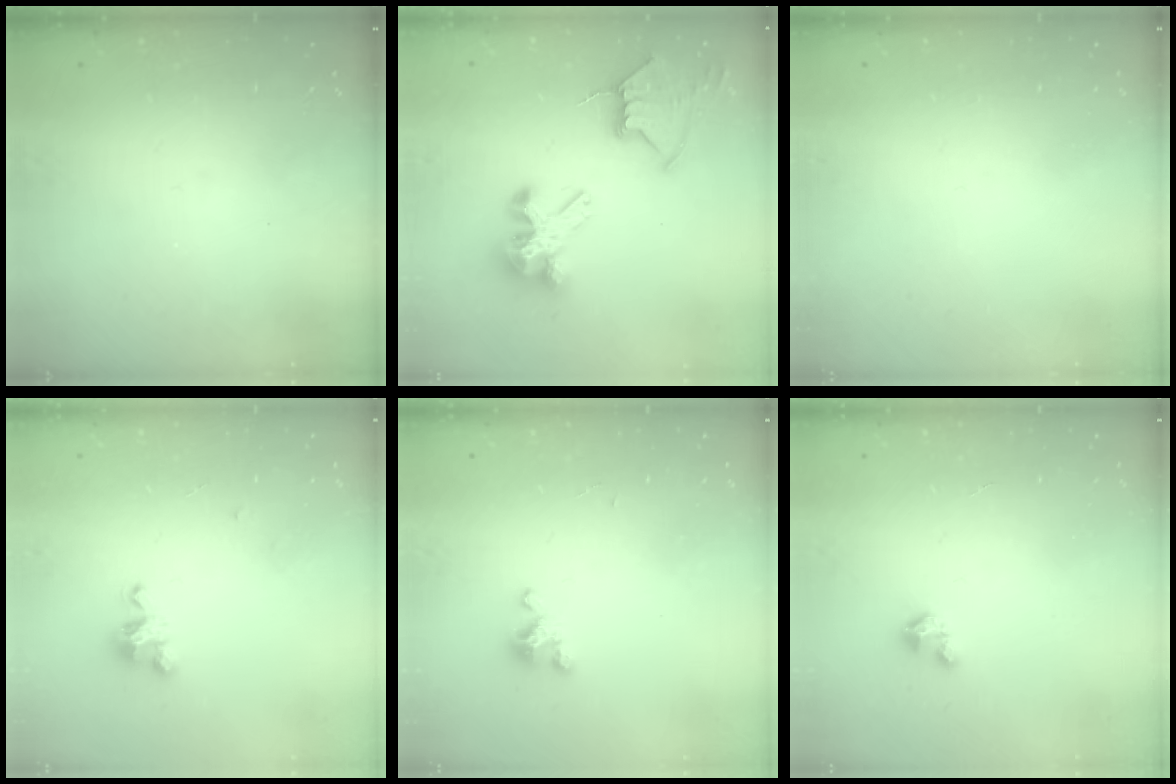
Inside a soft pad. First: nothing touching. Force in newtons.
{"total": 9.8, "press": 9.7, "slide": 1.2}
{"total": 0.0}
{"total": 4.2, "press": 4.2, "slide": 0.2}
{"total": 2.3, "press": 2.2, "slide": 0.4}
{"total": 2.7, "press": 2.7, "slide": 0.2}